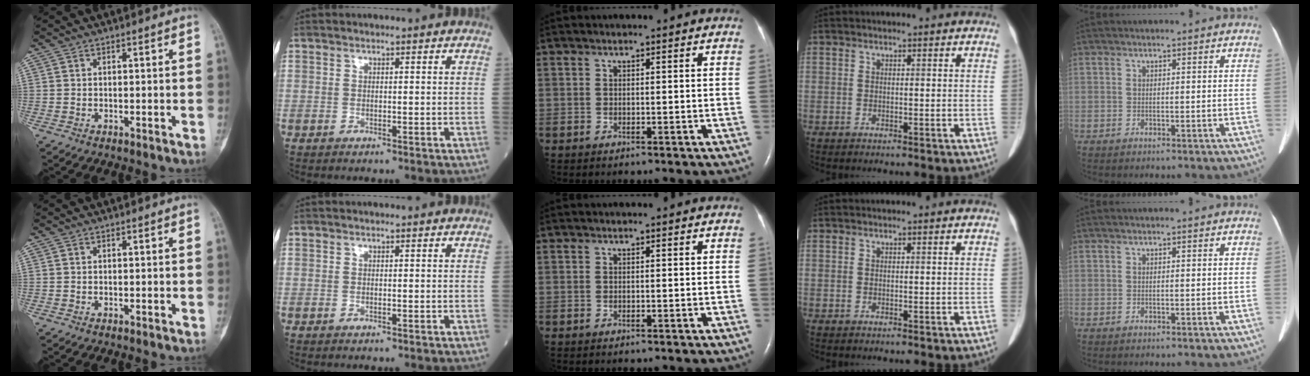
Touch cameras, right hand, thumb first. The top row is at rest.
{}